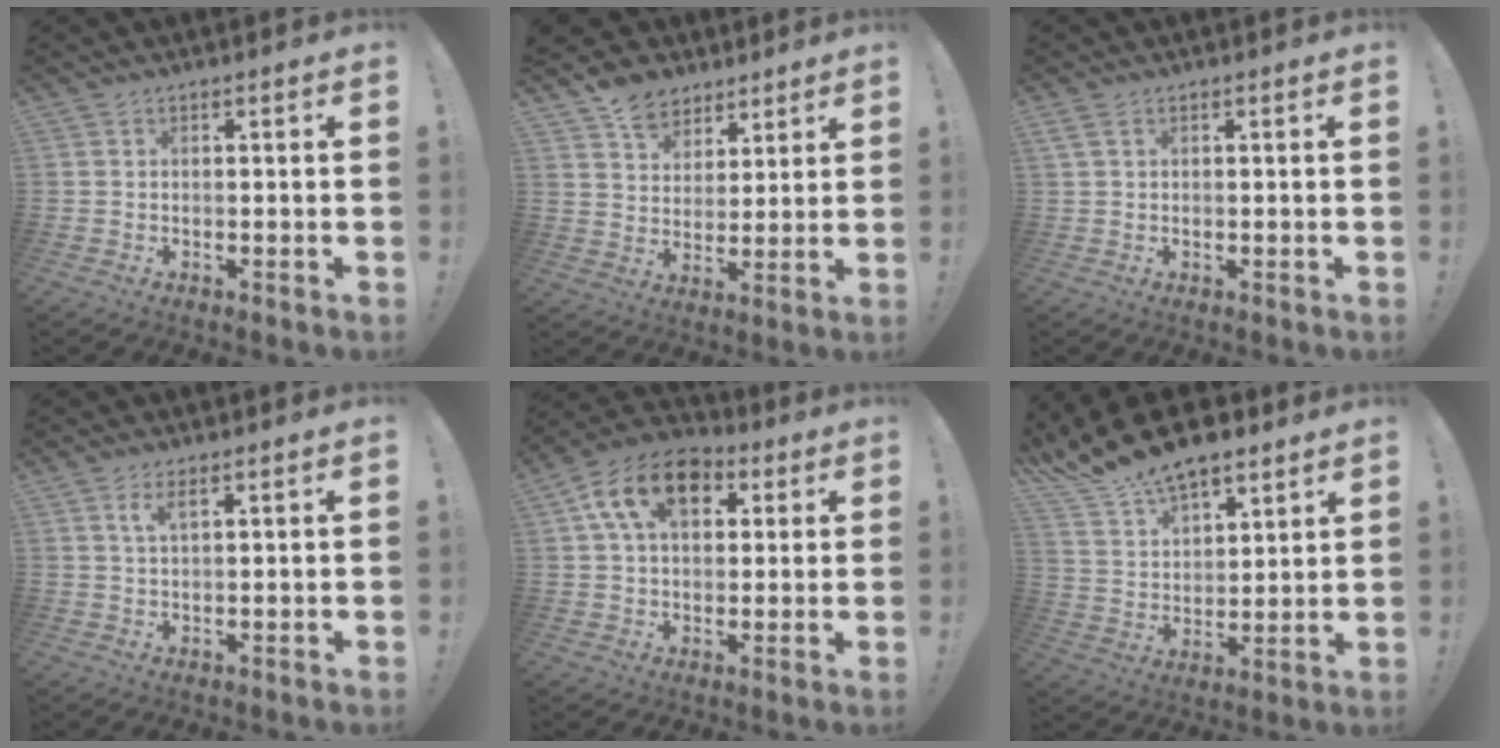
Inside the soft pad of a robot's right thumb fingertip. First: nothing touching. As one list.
[{"total": 9.4, "force": [6.8, 6.2, 2.1], "torque": [-0.035, -0.046, 0.134]}, {"total": 2.2, "force": [1.0, 1.2, 1.5], "torque": [-0.034, 0.006, 0.020]}, {"total": 3.3, "force": [1.7, 0.8, 2.7], "torque": [-0.048, -0.002, 0.028]}, {"total": 14.6, "force": [5.4, 9.6, 9.6], "torque": [-0.153, -0.001, 0.101]}, {"total": 13.2, "force": [11.1, 5.0, 5.0], "torque": [-0.123, -0.077, 0.207]}]